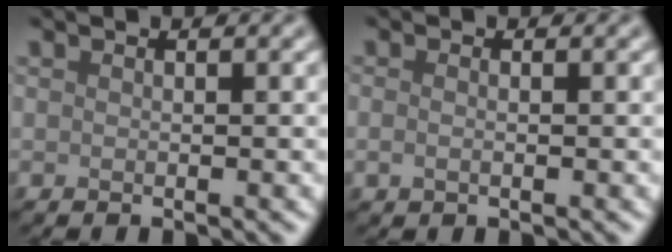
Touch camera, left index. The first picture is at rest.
{"total": 0.9, "force": [-0.1, 0.5, 0.7], "torque": [-0.018, -0.004, -0.003]}